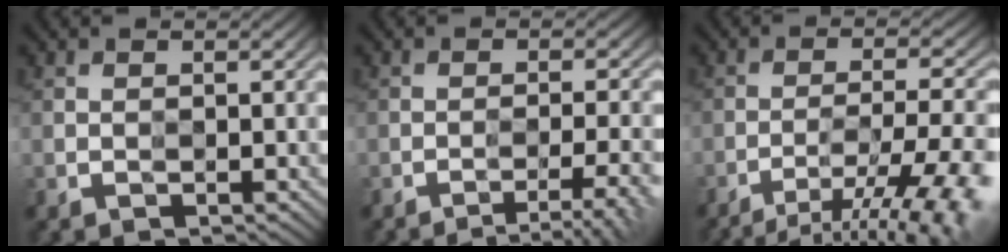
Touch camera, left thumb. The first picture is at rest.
{"total": 6.2, "force": [-4.3, 1.0, 4.4], "torque": [-0.064, 0.011, -0.060]}
{"total": 13.6, "force": [-9.6, 2.9, 9.2], "torque": [-0.145, -0.006, -0.122]}